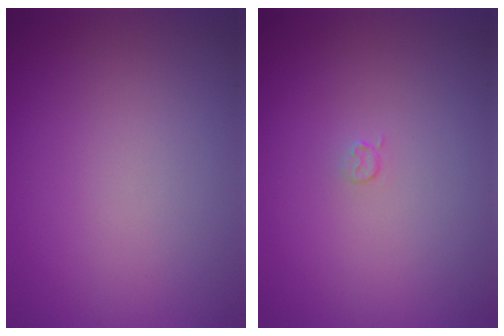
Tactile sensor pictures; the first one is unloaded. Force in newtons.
{"total": 0.6, "press": 0.3, "slide": 0.6}